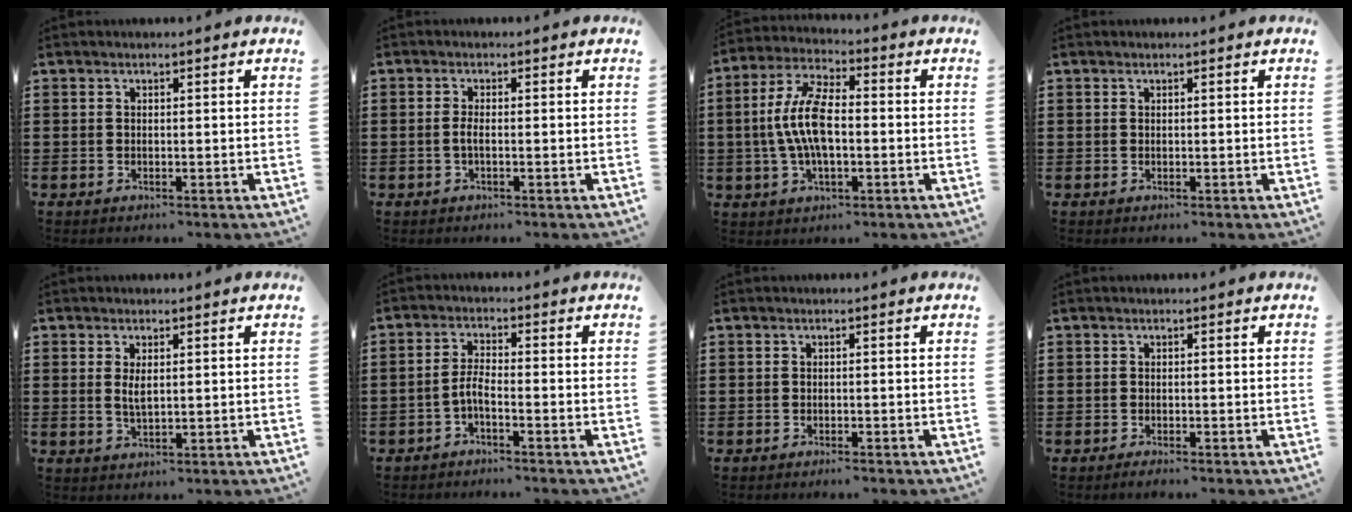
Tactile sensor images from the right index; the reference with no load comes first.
{"total": 1.7, "force": [-0.5, 0.3, 1.6], "torque": [-0.044, -0.005, -0.014]}
{"total": 9.3, "force": [-0.5, 3.6, 8.6], "torque": [-0.195, -0.007, -0.016]}
{"total": 0.0}
{"total": 2.7, "force": [0.5, 0.8, 2.5], "torque": [-0.052, 0.001, 0.007]}
{"total": 2.9, "force": [-1.7, 0.5, 2.3], "torque": [-0.057, 0.001, -0.039]}
{"total": 0.7, "force": [-0.6, 0.0, 0.3], "torque": [-0.007, -0.003, -0.012]}
{"total": 0.7, "force": [-0.7, 0.1, 0.2], "torque": [-0.005, -0.002, -0.013]}